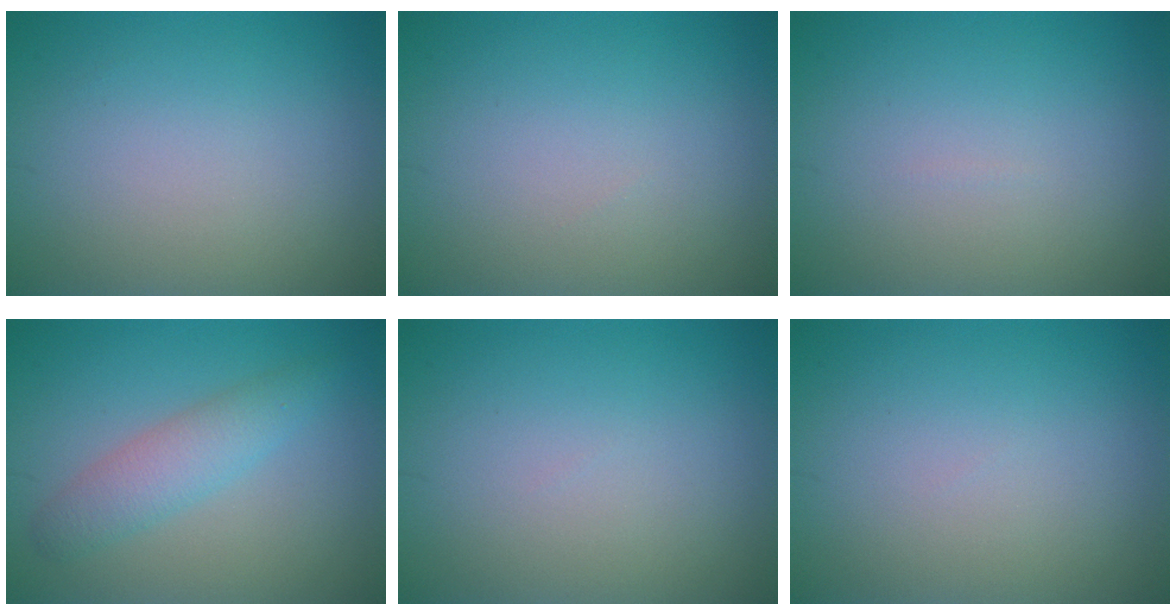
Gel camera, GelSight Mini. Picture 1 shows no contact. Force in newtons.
{"total": 0.0}
{"total": 0.0}
{"total": 3.1, "press": 3.1, "slide": 0.1}
{"total": 0.0}
{"total": 0.0}